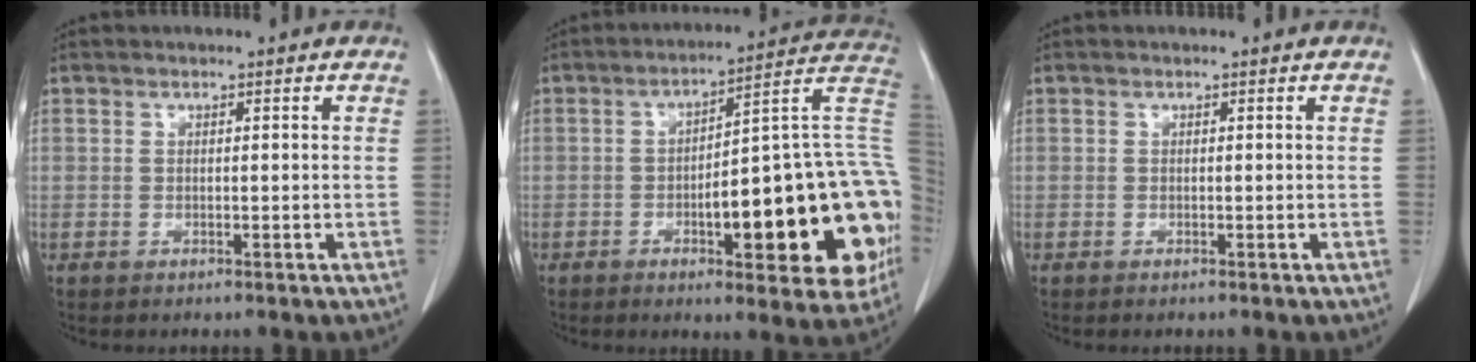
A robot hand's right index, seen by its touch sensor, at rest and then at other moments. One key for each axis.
{"total": 25.2, "fx": -5.0, "fy": 5.3, "fz": 24.2, "tx": -0.236, "ty": 0.029, "tz": -0.057}
{"total": 0.0}